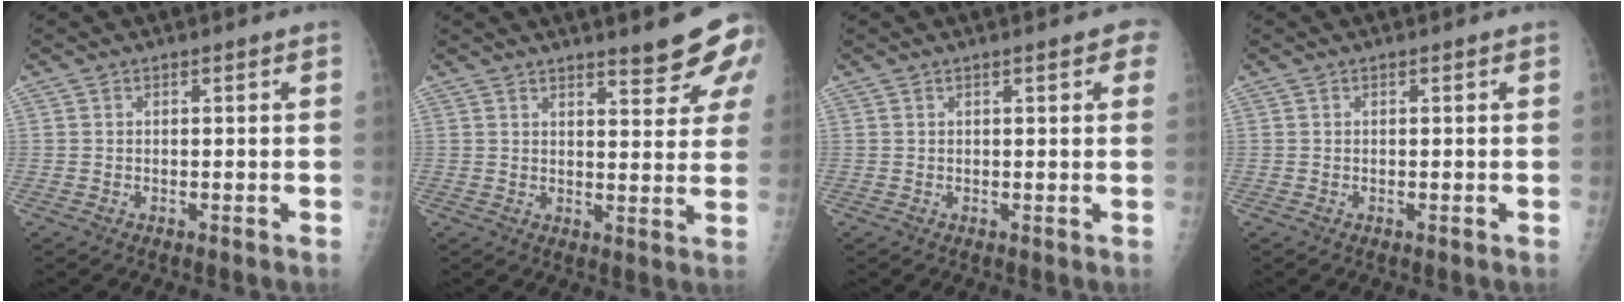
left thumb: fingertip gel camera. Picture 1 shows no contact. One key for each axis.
{"total": 9.6, "fx": 6.9, "fy": 2.3, "fz": 6.3, "tx": -0.051, "ty": -0.040, "tz": 0.079}
{"total": 3.4, "fx": 1.9, "fy": 1.2, "fz": 2.6, "tx": -0.017, "ty": -0.001, "tz": 0.018}
{"total": 0.0}